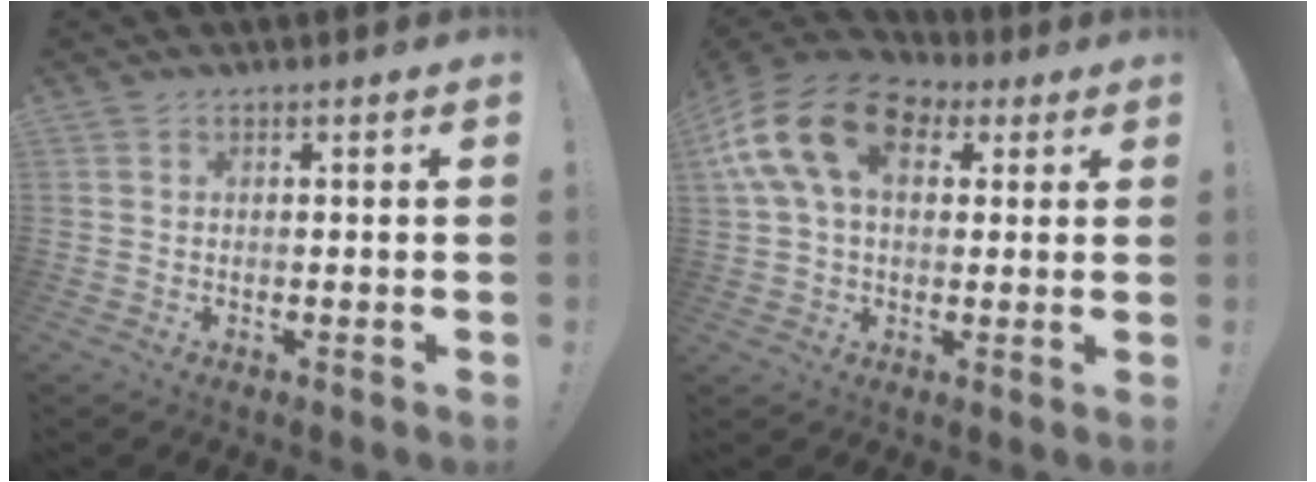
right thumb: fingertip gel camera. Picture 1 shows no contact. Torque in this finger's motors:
{"motor_torque": [0.08, 1.33, 2.01, 0.15, 0.72]}